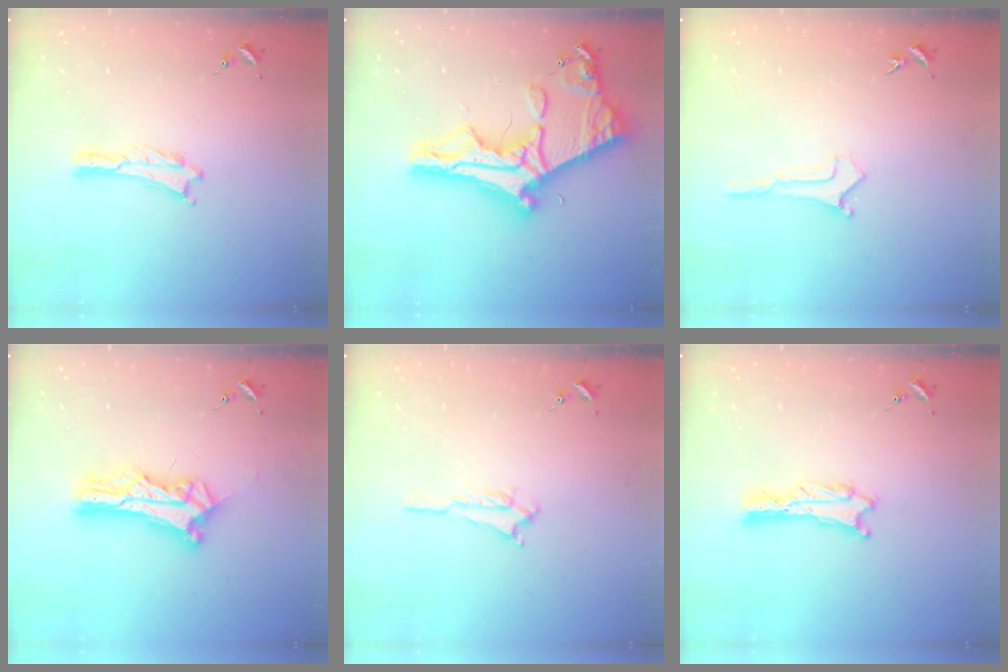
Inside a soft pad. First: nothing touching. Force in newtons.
{"total": 14.3, "press": 14.3, "slide": 1.2}
{"total": 0.0}
{"total": 10.1, "press": 10.0, "slide": 0.9}
{"total": 0.7, "press": 0.7, "slide": 0.2}
{"total": 0.7, "press": 0.7, "slide": 0.1}